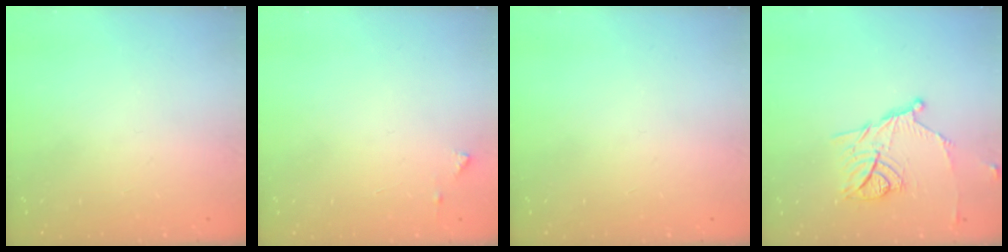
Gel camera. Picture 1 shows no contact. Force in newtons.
{"total": 4.1, "press": 4.1, "slide": 0.5}
{"total": 0.0}
{"total": 13.2, "press": 13.2, "slide": 0.3}